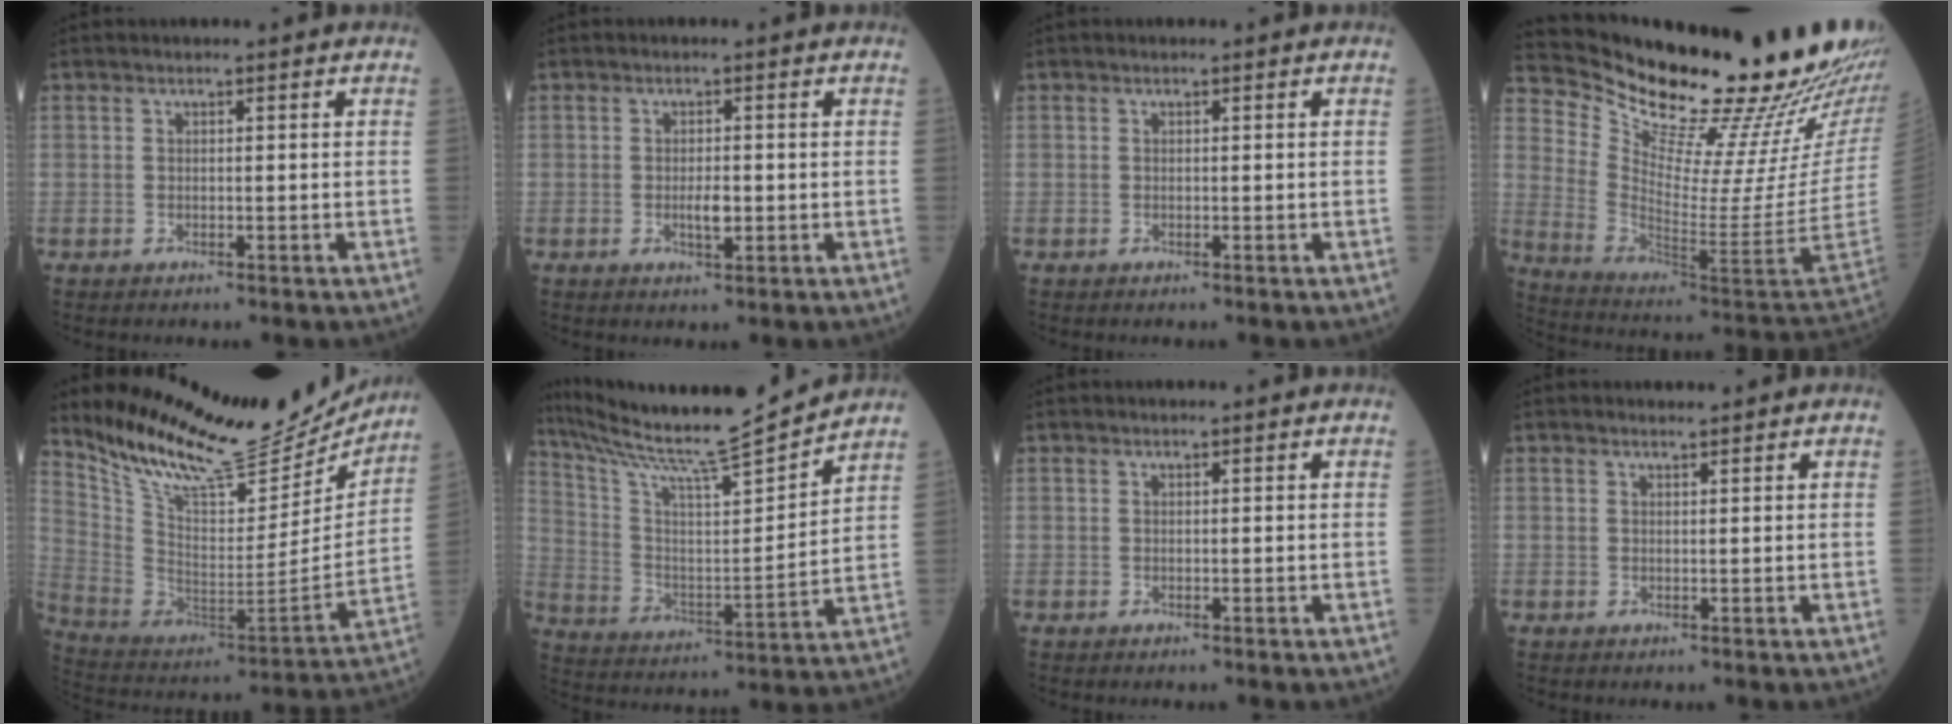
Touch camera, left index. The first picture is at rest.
{"total": 2.2, "force": [-0.4, 0.7, 2.0], "torque": [-0.036, -0.002, -0.004]}
{"total": 0.0}
{"total": 26.9, "force": [23.4, 1.6, 13.1], "torque": [-0.217, -0.099, 0.335]}
{"total": 24.3, "force": [21.8, 6.1, 9.0], "torque": [-0.158, -0.048, 0.331]}
{"total": 17.5, "force": [16.4, -1.1, 6.1], "torque": [-0.126, -0.027, 0.275]}
{"total": 0.0}
{"total": 0.7, "force": [0.6, 0.2, -0.1], "torque": [-0.003, 0.000, 0.010]}